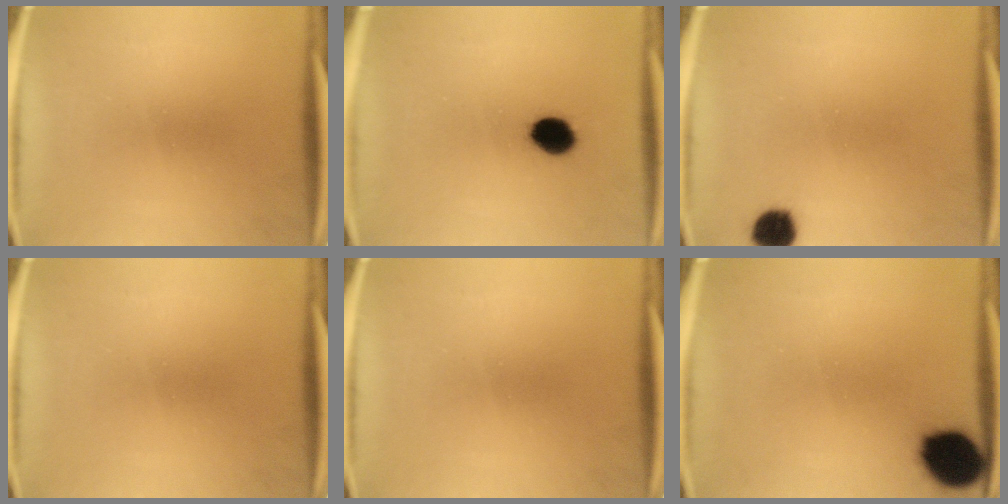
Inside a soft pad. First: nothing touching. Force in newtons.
{"total": 6.8}
{"total": 4.9}
{"total": 0.0}
{"total": 0.0}
{"total": 14.7}